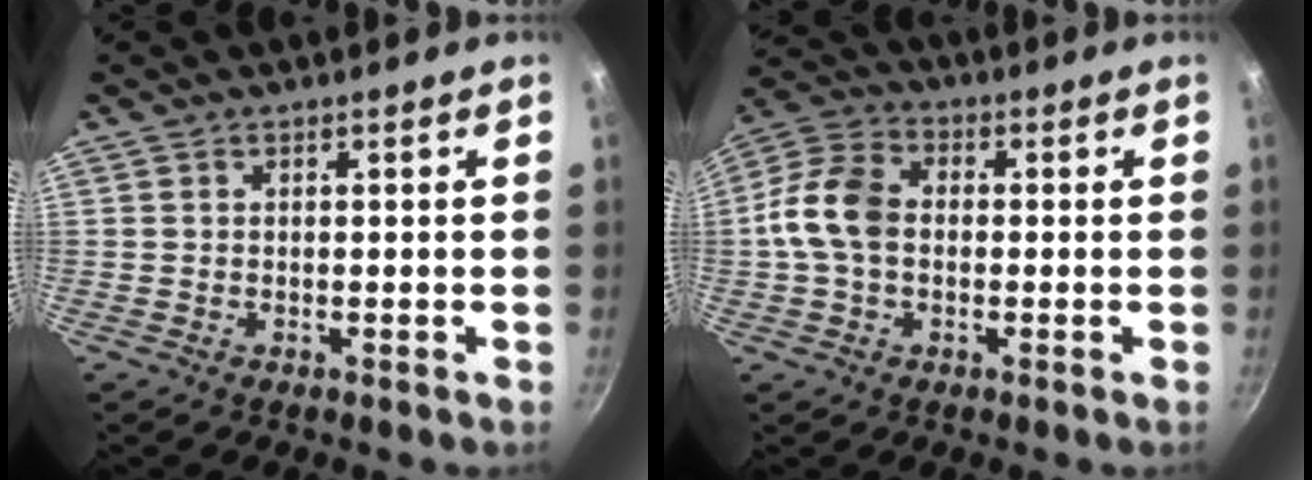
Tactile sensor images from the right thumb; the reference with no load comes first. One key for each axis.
{"total": 10.4, "fx": -0.4, "fy": 7.4, "fz": 7.3, "tx": -0.129, "ty": 0.028, "tz": -0.024}